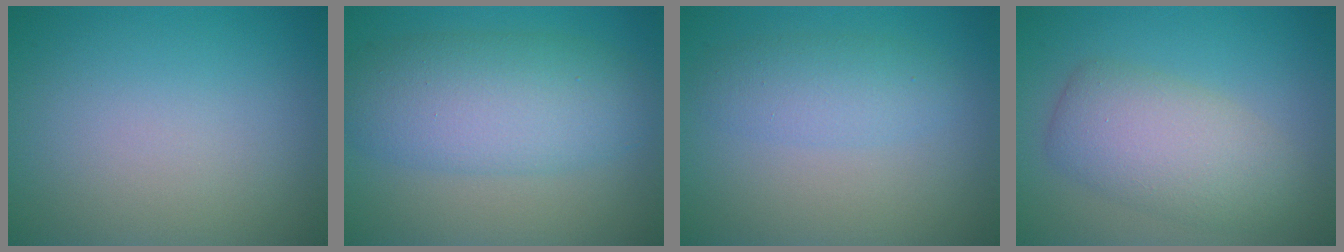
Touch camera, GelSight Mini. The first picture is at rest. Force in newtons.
{"total": 7.1, "press": 7.1, "slide": 0.0}
{"total": 2.8, "press": 2.8, "slide": 0.0}
{"total": 5.3, "press": 5.3, "slide": 0.1}